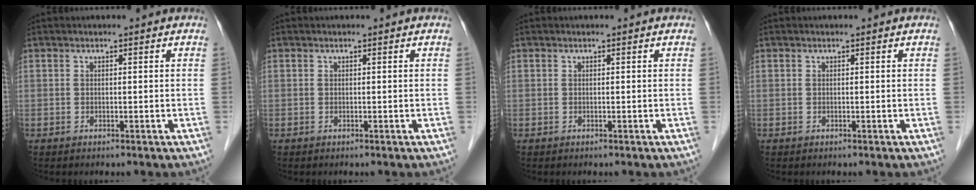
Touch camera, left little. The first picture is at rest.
{"total": 0.0}
{"total": 0.0}
{"total": 0.0}